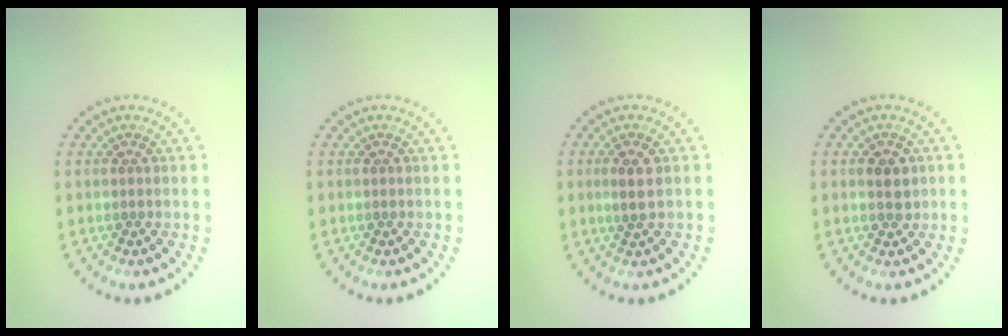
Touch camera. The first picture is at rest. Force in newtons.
{"total": 0.0}
{"total": 1.6, "press": 1.5, "slide": 0.5}
{"total": 1.7, "press": 1.7, "slide": 0.3}